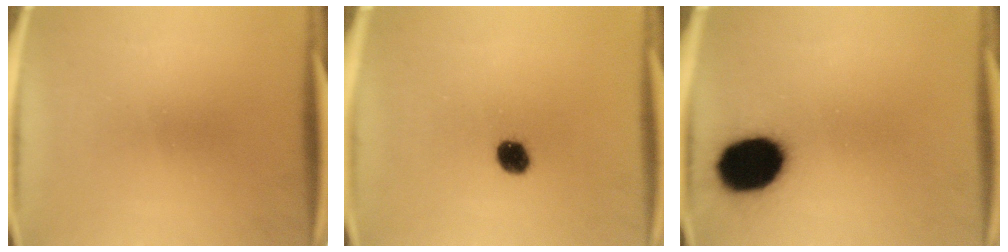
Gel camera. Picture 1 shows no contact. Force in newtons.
{"total": 4.8}
{"total": 17.7}